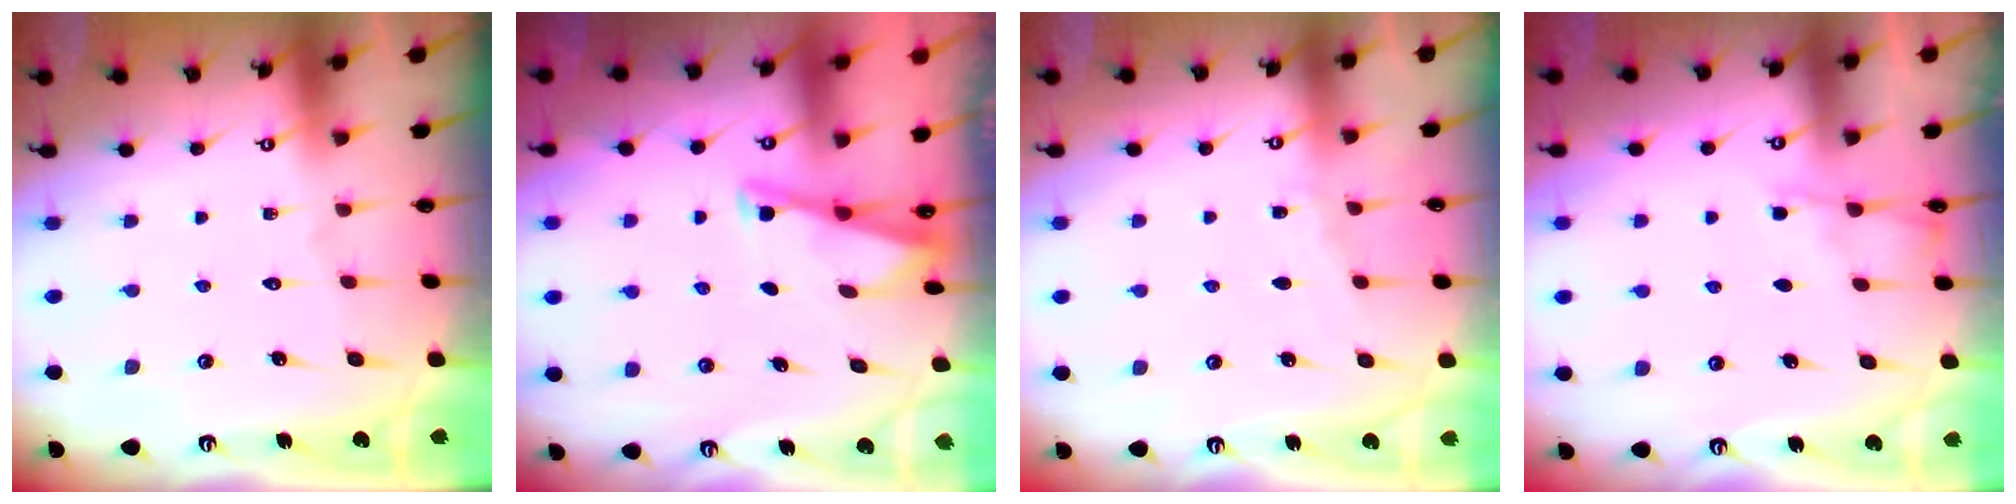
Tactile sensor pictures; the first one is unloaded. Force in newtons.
{"total": 3.3, "press": 3.3, "slide": 0.3}
{"total": 2.9, "press": 2.9, "slide": 0.4}
{"total": 2.6, "press": 2.5, "slide": 0.4}